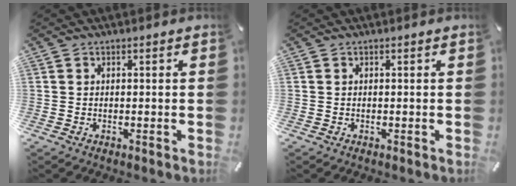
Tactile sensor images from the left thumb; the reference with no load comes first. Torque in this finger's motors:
{"motor_torque": [0.21, 0.28, -0.14, -0.20, -0.01]}